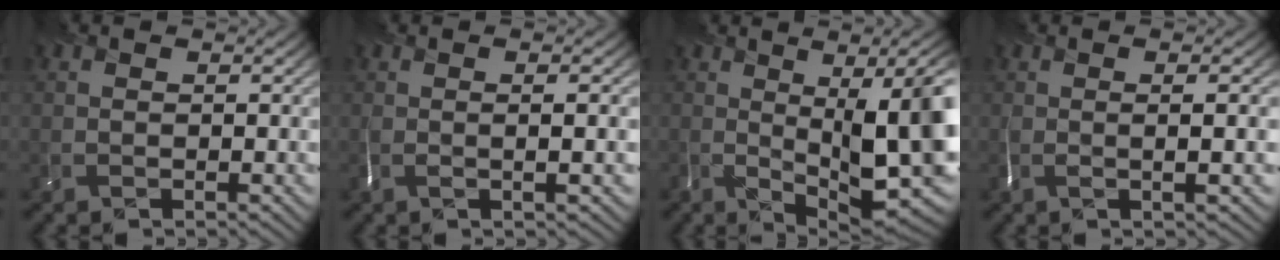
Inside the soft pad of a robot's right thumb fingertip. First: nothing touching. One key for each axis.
{"total": 2.3, "fx": -0.5, "fy": -0.3, "fz": 2.2, "tx": -0.026, "ty": 0.005, "tz": -0.015}
{"total": 12.7, "fx": -1.5, "fy": 3.6, "fz": 12.1, "tx": -0.153, "ty": -0.007, "tz": -0.007}
{"total": 2.9, "fx": -0.5, "fy": -0.2, "fz": 2.9, "tx": -0.038, "ty": 0.005, "tz": -0.013}